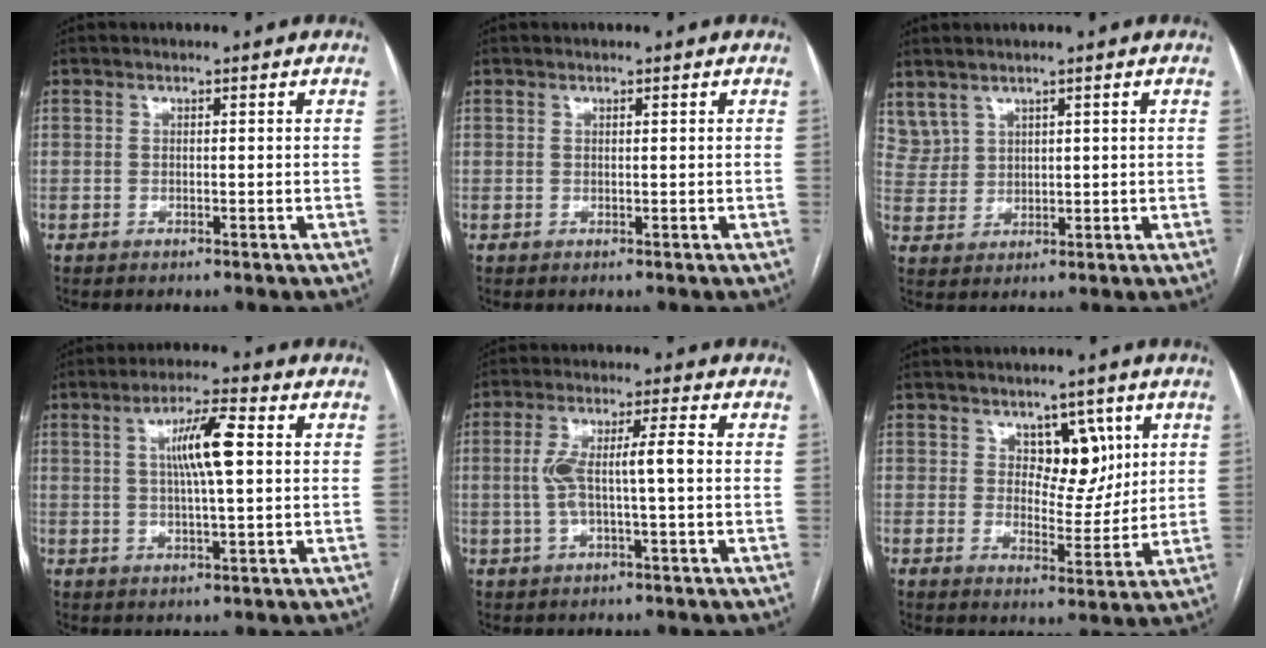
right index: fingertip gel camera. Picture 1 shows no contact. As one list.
[{"total": 0.0}, {"total": 4.6, "force": [3.7, 2.6, 0.8], "torque": [-0.020, 0.008, 0.088]}, {"total": 7.9, "force": [1.6, 0.8, 7.7], "torque": [-0.139, 0.009, 0.027]}, {"total": 7.3, "force": [-0.1, 0.9, 7.2], "torque": [-0.146, 0.021, -0.001]}, {"total": 7.0, "force": [3.0, 4.1, 4.8], "torque": [-0.062, 0.005, 0.053]}]